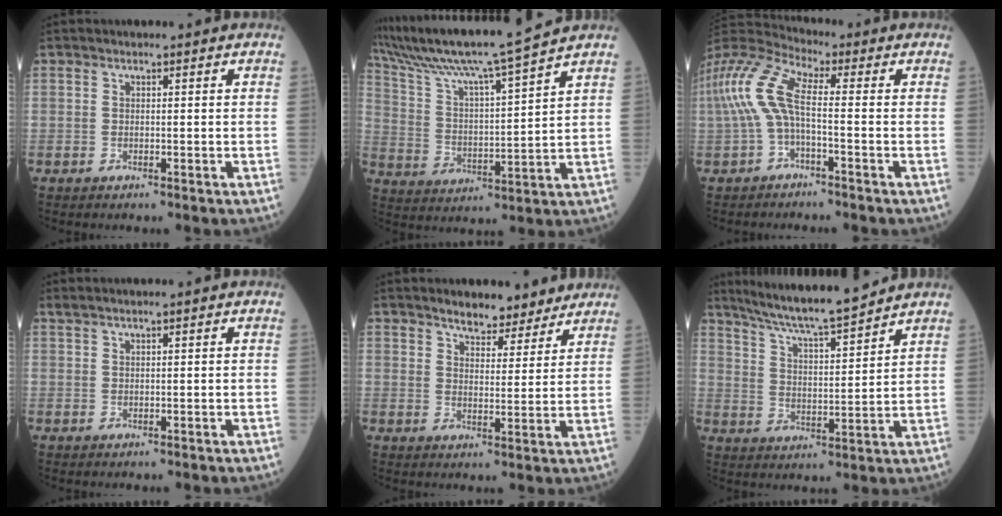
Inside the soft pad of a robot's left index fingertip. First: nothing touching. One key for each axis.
{"total": 16.9, "fx": 14.7, "fy": -1.5, "fz": 8.2, "tx": -0.156, "ty": 0.002, "tz": 0.249}
{"total": 9.1, "fx": -0.4, "fy": 2.1, "fz": 8.9, "tx": -0.203, "ty": 0.040, "tz": -0.018}
{"total": 1.3, "fx": 1.2, "fy": -0.1, "fz": 0.7, "tx": -0.016, "ty": 0.018, "tz": 0.027}
{"total": 7.0, "fx": 6.3, "fy": 2.4, "fz": 2.0, "tx": -0.024, "ty": 0.004, "tz": 0.086}
{"total": 13.2, "fx": 11.9, "fy": 0.1, "fz": 5.7, "tx": -0.104, "ty": 0.005, "tz": 0.197}